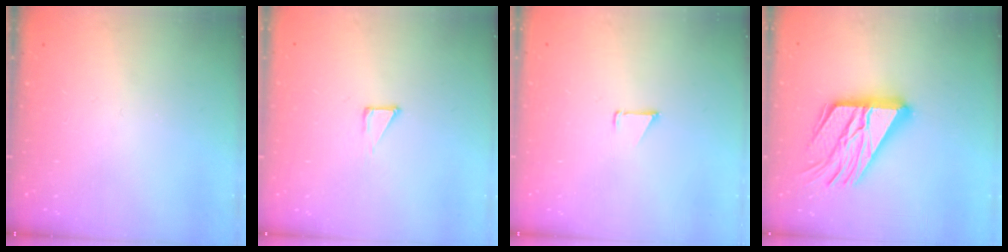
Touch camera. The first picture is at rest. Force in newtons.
{"total": 2.3, "press": 2.3, "slide": 0.1}
{"total": 0.9, "press": 0.8, "slide": 0.1}
{"total": 21.7, "press": 21.6, "slide": 2.2}